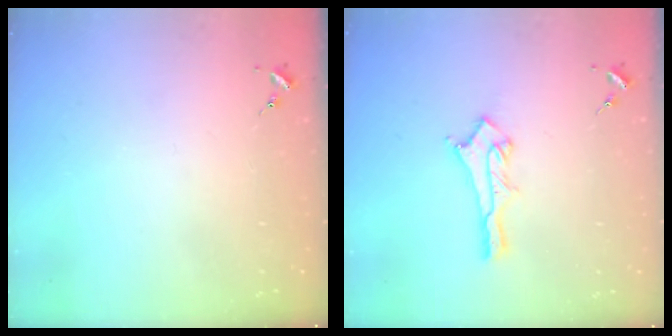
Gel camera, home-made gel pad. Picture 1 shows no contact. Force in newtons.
{"total": 12.5, "press": 12.5, "slide": 1.2}